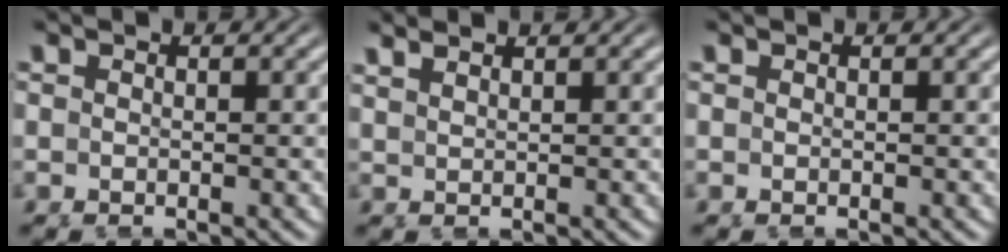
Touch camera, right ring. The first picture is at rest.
{"total": 1.2, "force": [1.2, 0.0, 0.3], "torque": [-0.004, 0.003, 0.024]}
{"total": 0.0}